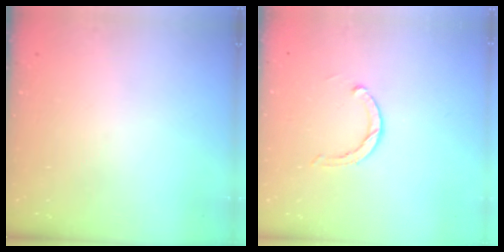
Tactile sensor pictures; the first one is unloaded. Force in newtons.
{"total": 2.8, "press": 2.8, "slide": 0.2}